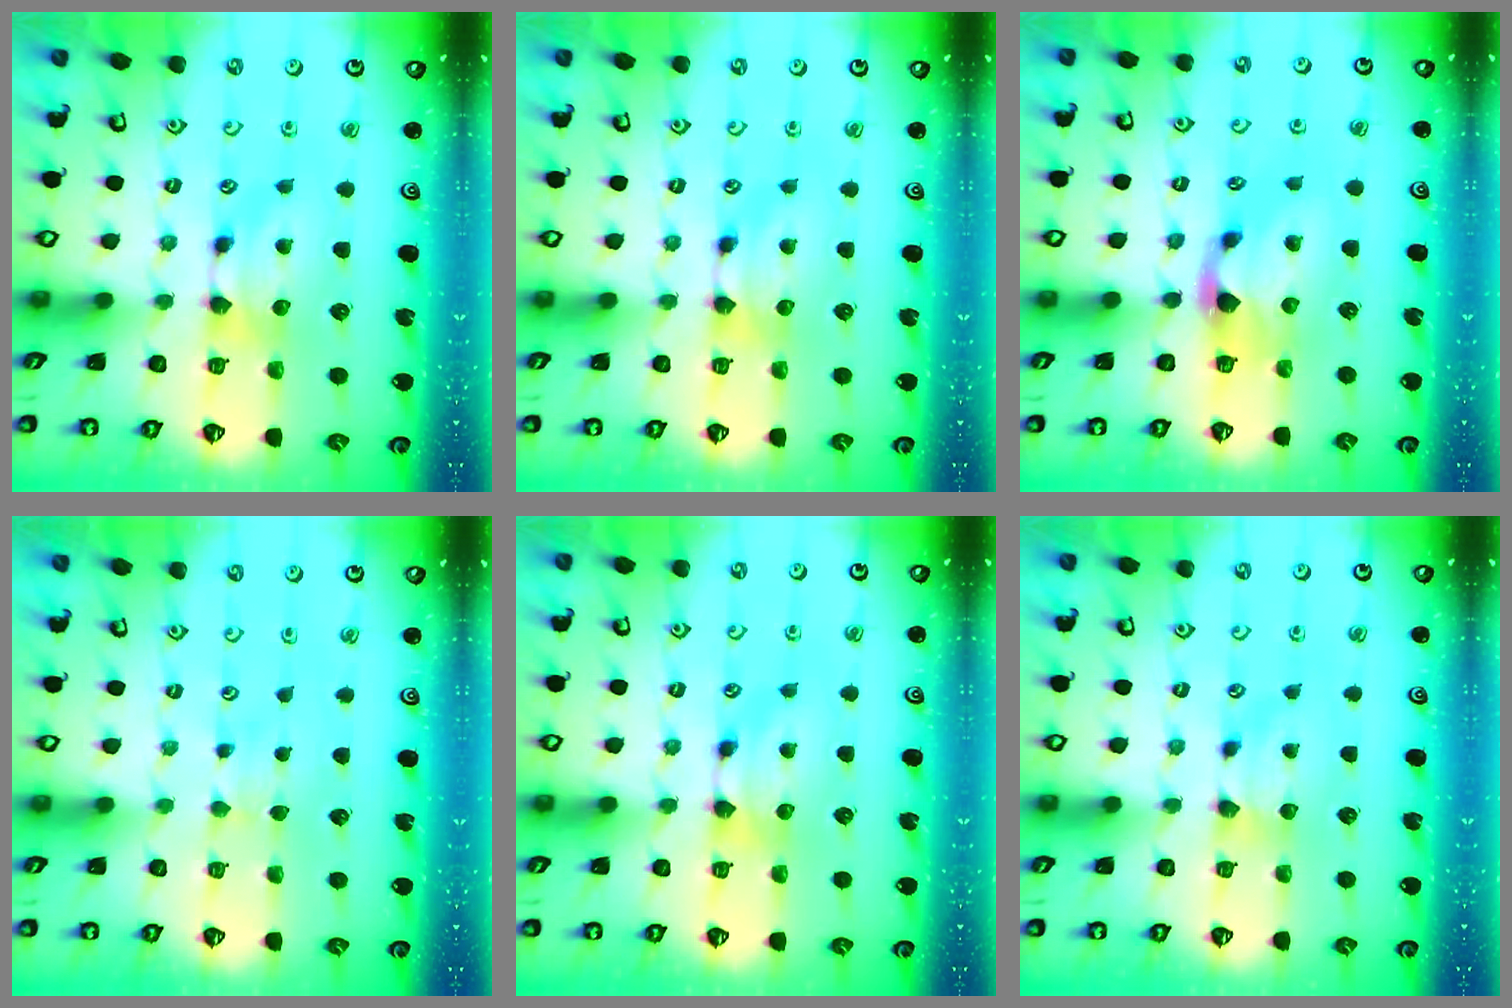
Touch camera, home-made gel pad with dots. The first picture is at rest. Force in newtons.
{"total": 0.0}
{"total": 2.0, "press": 1.6, "slide": 1.2}
{"total": 3.0, "press": 2.9, "slide": 0.4}
{"total": 0.0}
{"total": 1.1, "press": 1.0, "slide": 0.2}